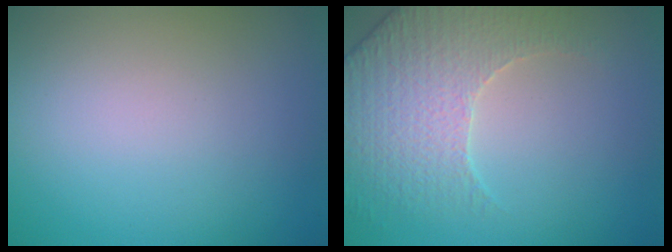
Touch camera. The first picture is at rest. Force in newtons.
{"total": 4.3, "press": 4.2, "slide": 0.9}